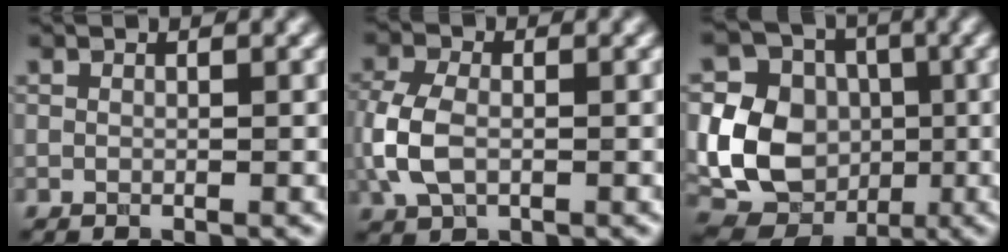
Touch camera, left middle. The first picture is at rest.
{"total": 4.3, "force": [-0.7, 2.8, 3.1], "torque": [-0.091, -0.001, -0.012]}
{"total": 12.8, "force": [-1.4, 11.2, 6.0], "torque": [-0.131, 0.002, -0.031]}